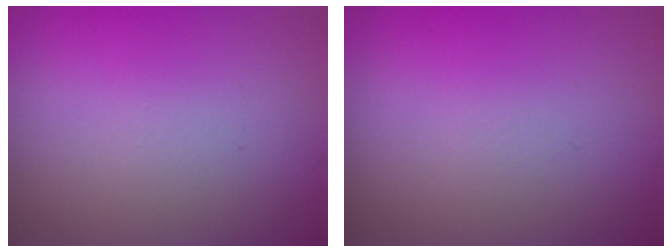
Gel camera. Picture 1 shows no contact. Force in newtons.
{"total": 0.0}